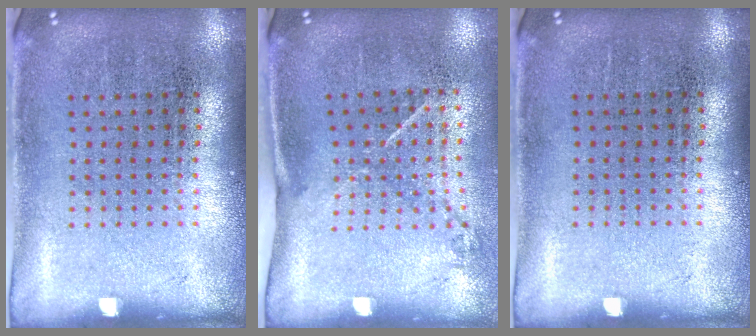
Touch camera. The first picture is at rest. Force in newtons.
{"total": 1.5, "press": 0.9, "slide": 1.1}
{"total": 0.0}